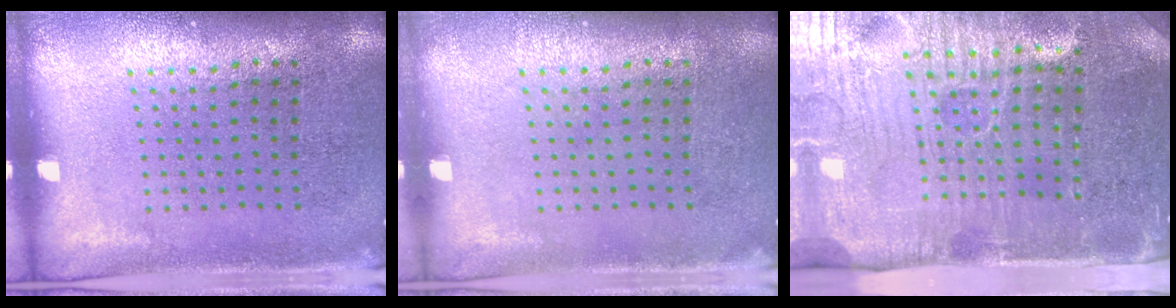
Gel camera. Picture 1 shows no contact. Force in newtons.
{"total": 0.0}
{"total": 5.1, "press": 4.5, "slide": 2.5}